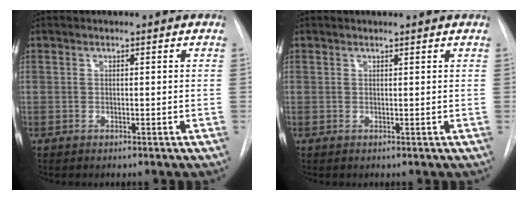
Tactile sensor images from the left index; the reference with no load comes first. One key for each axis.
{"total": 0.7, "fx": 0.7, "fy": -0.1, "fz": 0.1, "tx": -0.007, "ty": 0.002, "tz": 0.009}